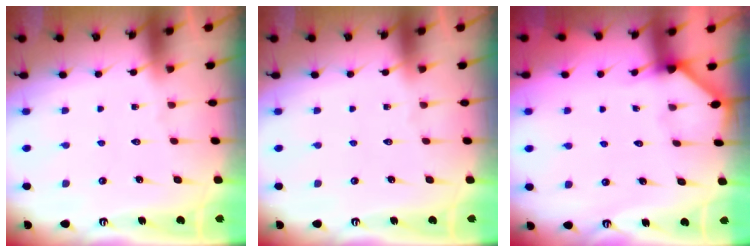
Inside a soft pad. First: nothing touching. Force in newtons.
{"total": 0.0}
{"total": 1.9, "press": 1.9, "slide": 0.2}